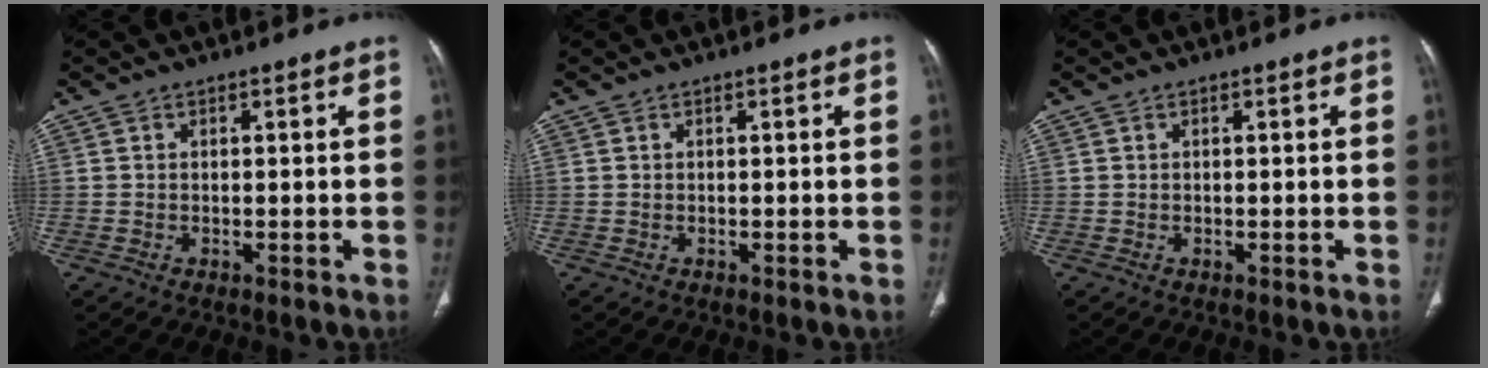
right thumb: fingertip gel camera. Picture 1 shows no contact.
{"total": 0.0}
{"total": 0.0}